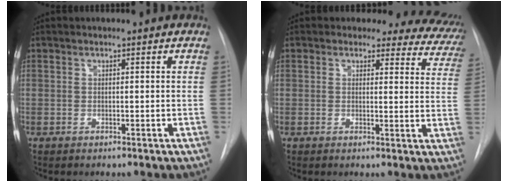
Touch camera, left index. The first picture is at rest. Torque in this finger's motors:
{"motor_torque": [1.07, -1.06, 0.03, 0.00]}